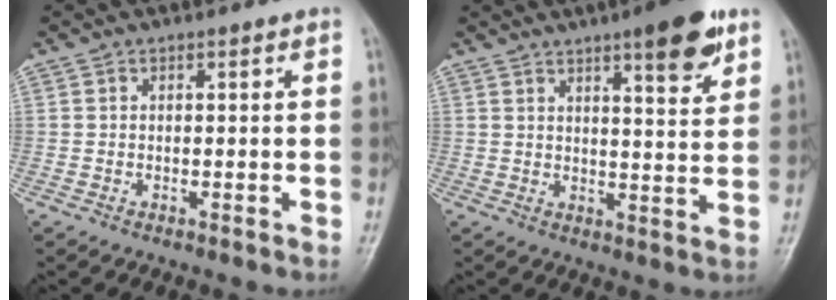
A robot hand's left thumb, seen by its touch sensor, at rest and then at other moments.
{"total": 10.3, "force": [6.3, 2.3, 7.8], "torque": [-0.092, -0.033, 0.083]}